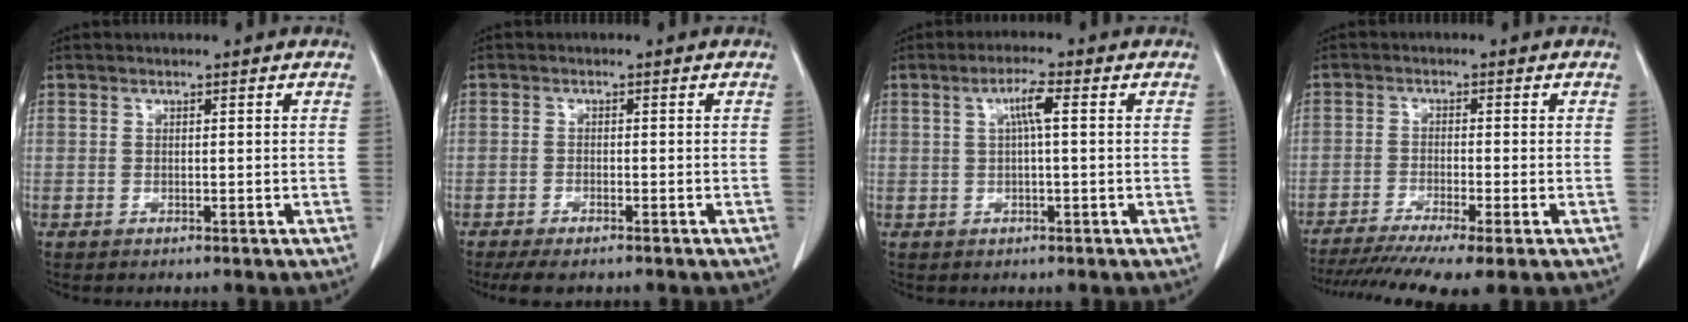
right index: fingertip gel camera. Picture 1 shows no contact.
{"total": 4.2, "force": [-3.3, 1.1, 2.3], "torque": [-0.040, -0.010, -0.051]}
{"total": 3.4, "force": [0.8, 0.3, 3.3], "torque": [-0.065, 0.010, 0.013]}
{"total": 11.0, "force": [-8.4, 0.3, 7.1], "torque": [-0.115, -0.018, -0.135]}